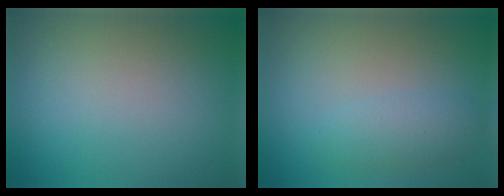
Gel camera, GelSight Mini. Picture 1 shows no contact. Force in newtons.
{"total": 2.1, "press": 2.1, "slide": 0.1}